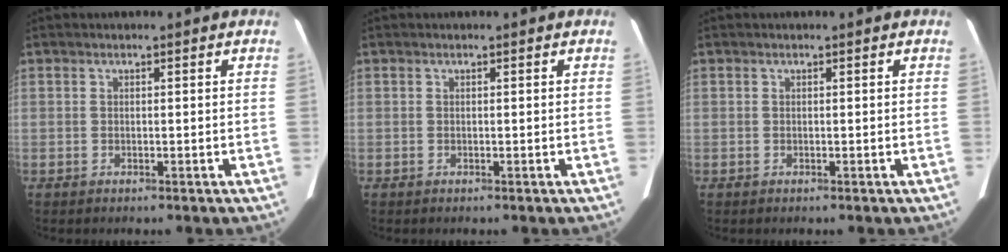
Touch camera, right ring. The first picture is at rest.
{"total": 0.0}
{"total": 0.0}